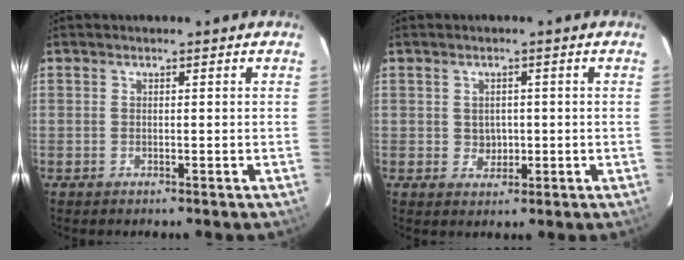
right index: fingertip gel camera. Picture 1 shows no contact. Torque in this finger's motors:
{"motor_torque": [-0.10, -0.11, 0.00, 0.00]}